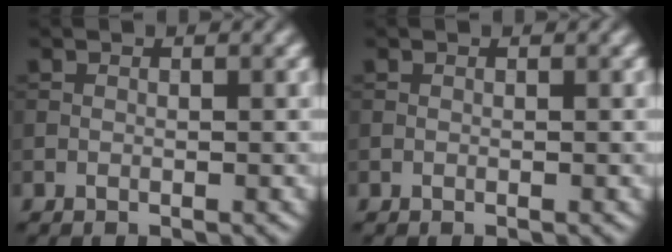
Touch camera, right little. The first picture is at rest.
{"total": 0.0}